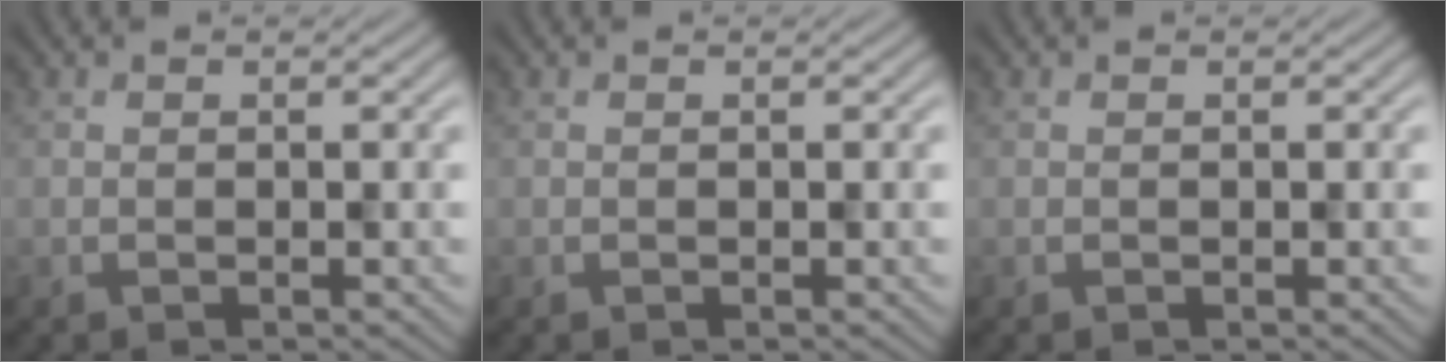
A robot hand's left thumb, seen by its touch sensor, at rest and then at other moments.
{"total": 0.0}
{"total": 0.0}